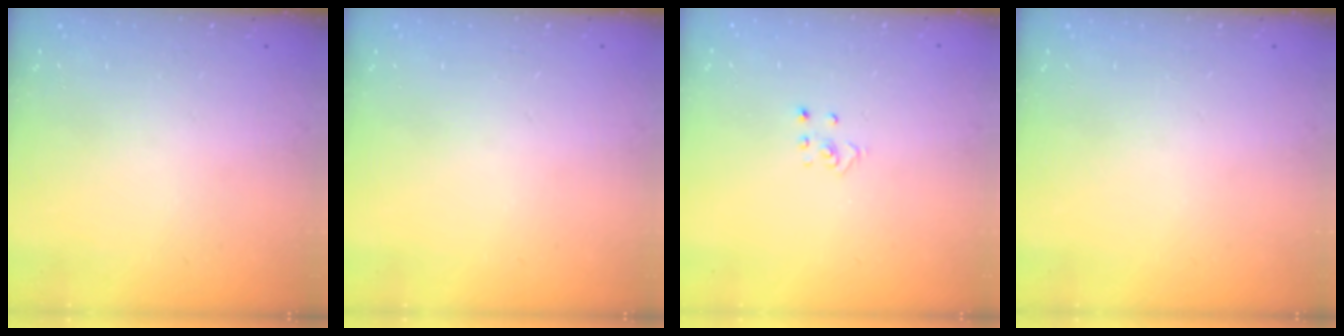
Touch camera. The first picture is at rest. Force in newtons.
{"total": 0.0}
{"total": 2.3, "press": 2.3, "slide": 0.2}
{"total": 0.0}